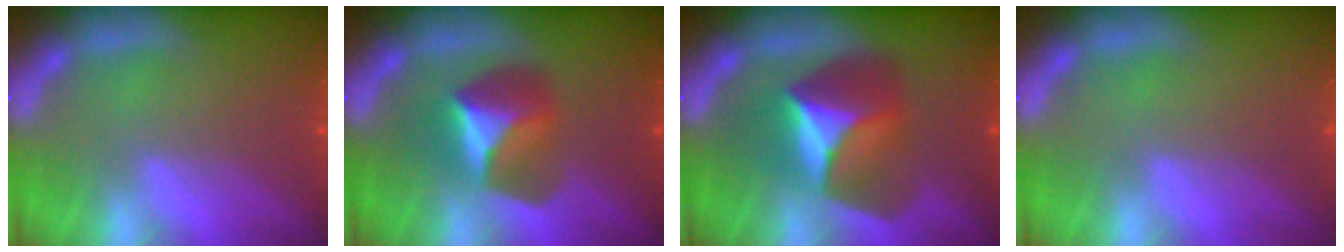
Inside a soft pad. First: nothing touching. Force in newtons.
{"total": 4.9}
{"total": 6.9}
{"total": 0.0}